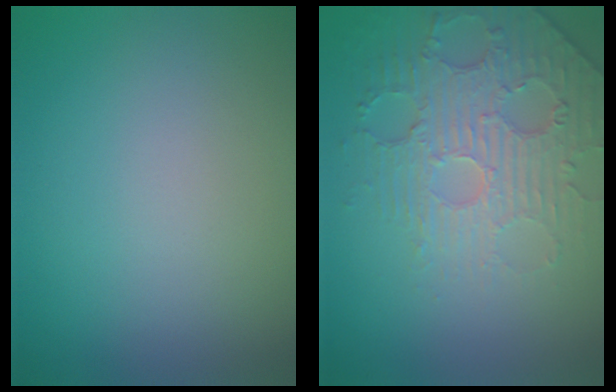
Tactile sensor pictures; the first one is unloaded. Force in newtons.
{"total": 4.8, "press": 4.0, "slide": 2.8}